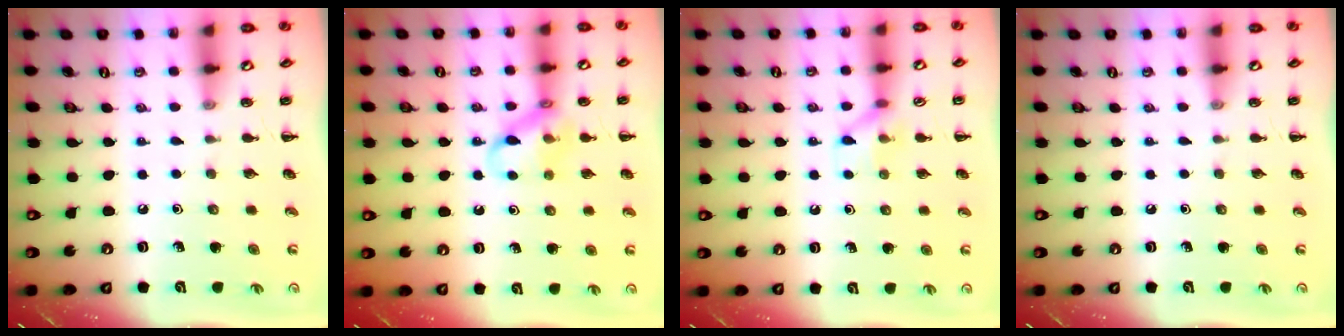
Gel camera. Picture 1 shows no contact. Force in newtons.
{"total": 12.0, "press": 11.9, "slide": 1.5}
{"total": 6.9, "press": 6.8, "slide": 0.9}
{"total": 0.0}